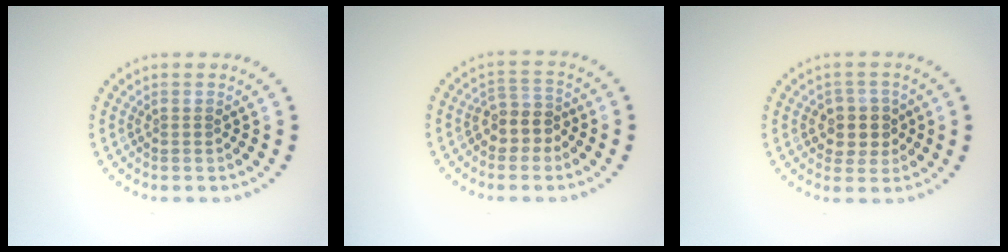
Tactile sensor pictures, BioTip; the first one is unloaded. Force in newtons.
{"total": 2.7, "press": 2.4, "slide": 1.2}
{"total": 3.0, "press": 2.8, "slide": 1.1}